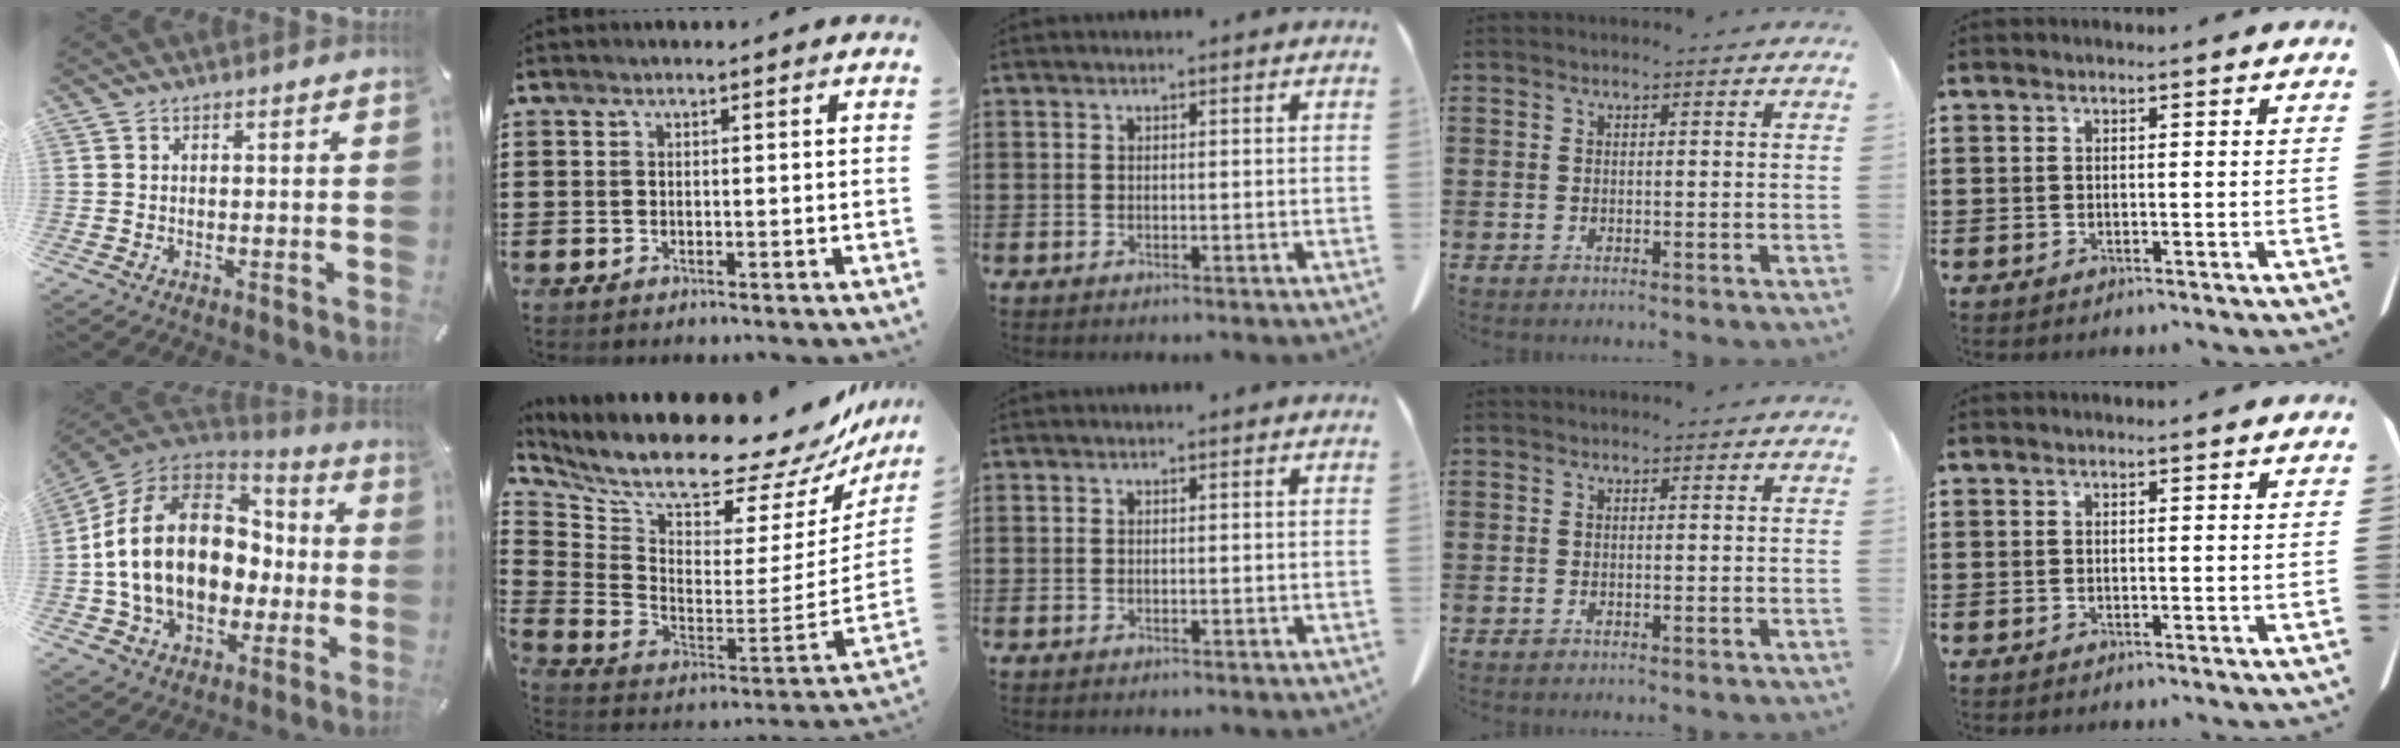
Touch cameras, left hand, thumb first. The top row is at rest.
{"thumb": {"total": 22.1, "force": [0.3, 16.3, 15.0], "torque": [-0.314, 0.007, 0.009]}, "index": {"total": 12.2, "force": [10.4, 2.2, 6.0], "torque": [-0.133, -0.090, 0.172]}}